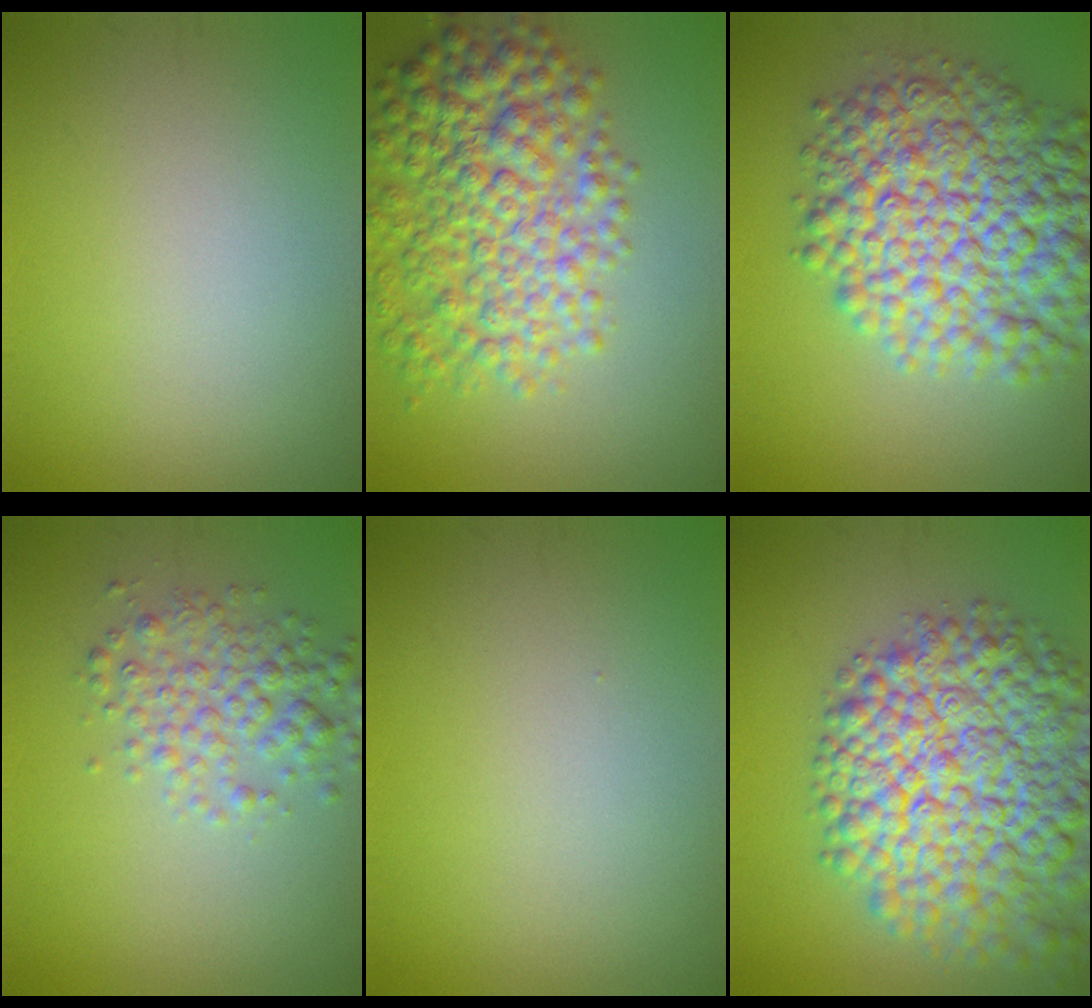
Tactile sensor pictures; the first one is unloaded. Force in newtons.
{"total": 8.1, "press": 8.1, "slide": 0.2}
{"total": 12.1, "press": 12.1, "slide": 0.3}
{"total": 3.5, "press": 3.5, "slide": 0.1}
{"total": 0.0}
{"total": 13.6, "press": 13.5, "slide": 0.6}